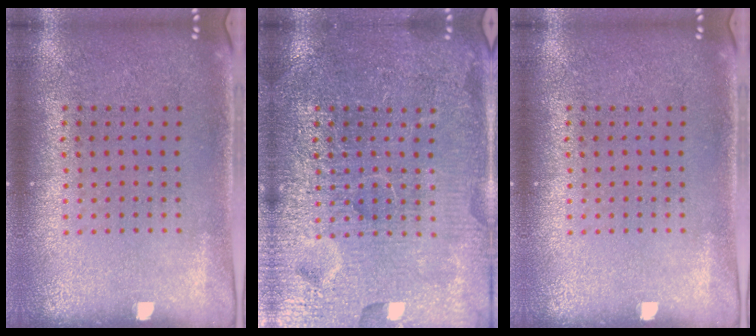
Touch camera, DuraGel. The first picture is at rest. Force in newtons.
{"total": 7.1, "press": 7.0, "slide": 0.8}
{"total": 0.0}